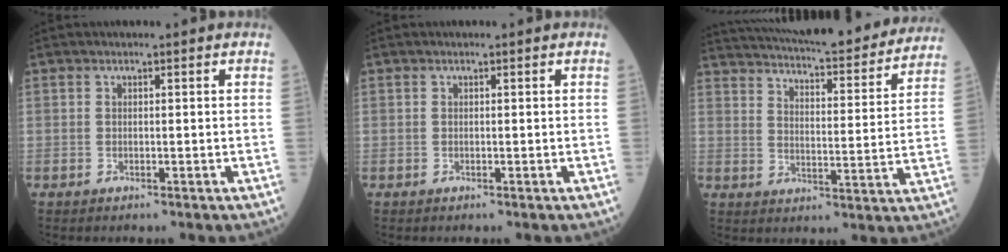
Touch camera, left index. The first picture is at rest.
{"total": 0.0}
{"total": 26.4, "force": [23.8, 4.4, 10.6], "torque": [-0.179, -0.027, 0.307]}